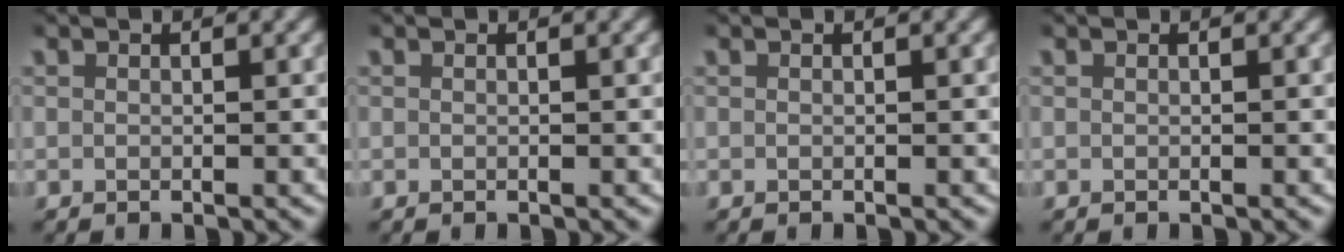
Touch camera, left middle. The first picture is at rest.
{"total": 0.0}
{"total": 0.0}
{"total": 0.0}